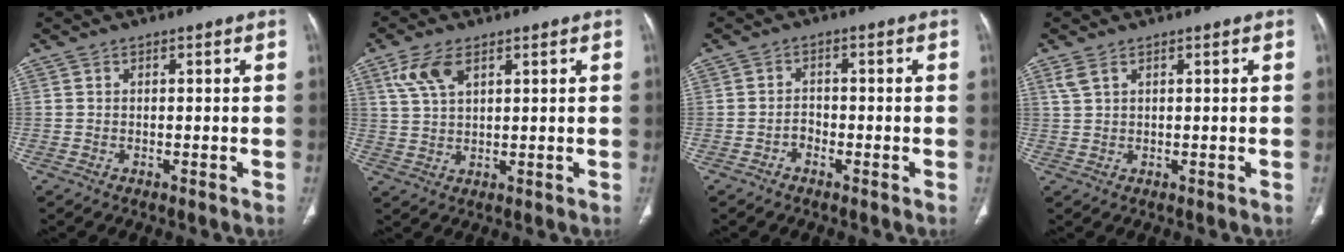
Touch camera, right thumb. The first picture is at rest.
{"total": 6.3, "force": [3.2, 3.1, 4.4], "torque": [-0.094, -0.004, 0.069]}
{"total": 1.7, "force": [-1.1, 1.2, 0.7], "torque": [-0.005, 0.011, -0.022]}
{"total": 2.1, "force": [1.2, 1.0, 1.4], "torque": [-0.038, 0.008, 0.038]}